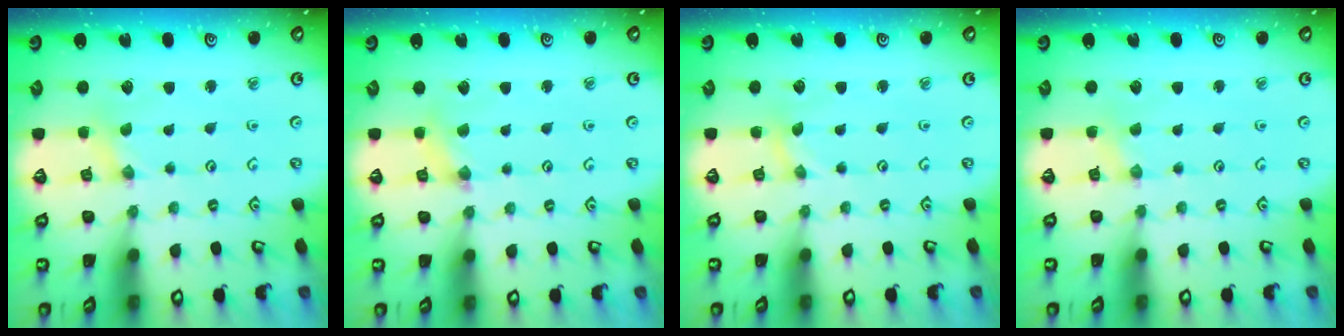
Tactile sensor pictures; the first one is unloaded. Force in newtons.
{"total": 2.0, "press": 2.0, "slide": 0.4}
{"total": 0.0}
{"total": 1.5, "press": 1.5, "slide": 0.3}